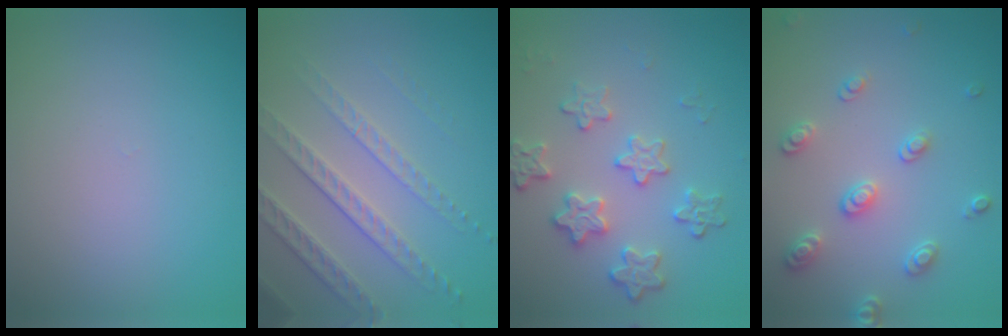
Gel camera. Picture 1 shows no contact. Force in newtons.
{"total": 3.8, "press": 3.4, "slide": 1.5}
{"total": 3.9, "press": 3.3, "slide": 1.9}
{"total": 2.8, "press": 2.8, "slide": 0.2}